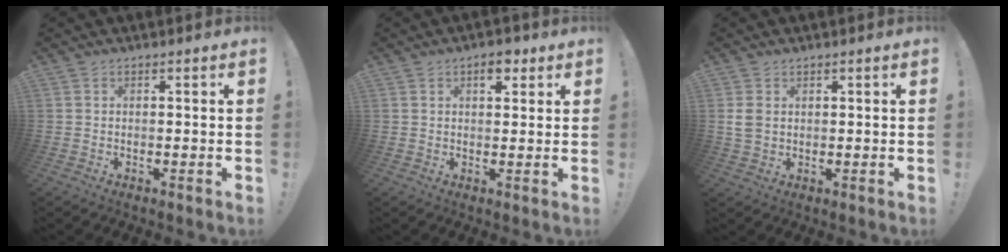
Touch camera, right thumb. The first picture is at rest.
{"total": 4.3, "force": [2.5, 2.5, 2.5], "torque": [-0.020, -0.008, 0.038]}
{"total": 4.0, "force": [1.4, 2.8, 2.4], "torque": [-0.037, -0.004, 0.025]}